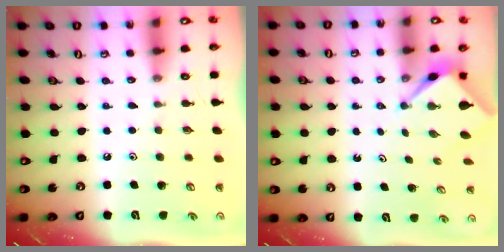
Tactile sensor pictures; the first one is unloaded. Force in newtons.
{"total": 2.7, "press": 2.7, "slide": 0.1}